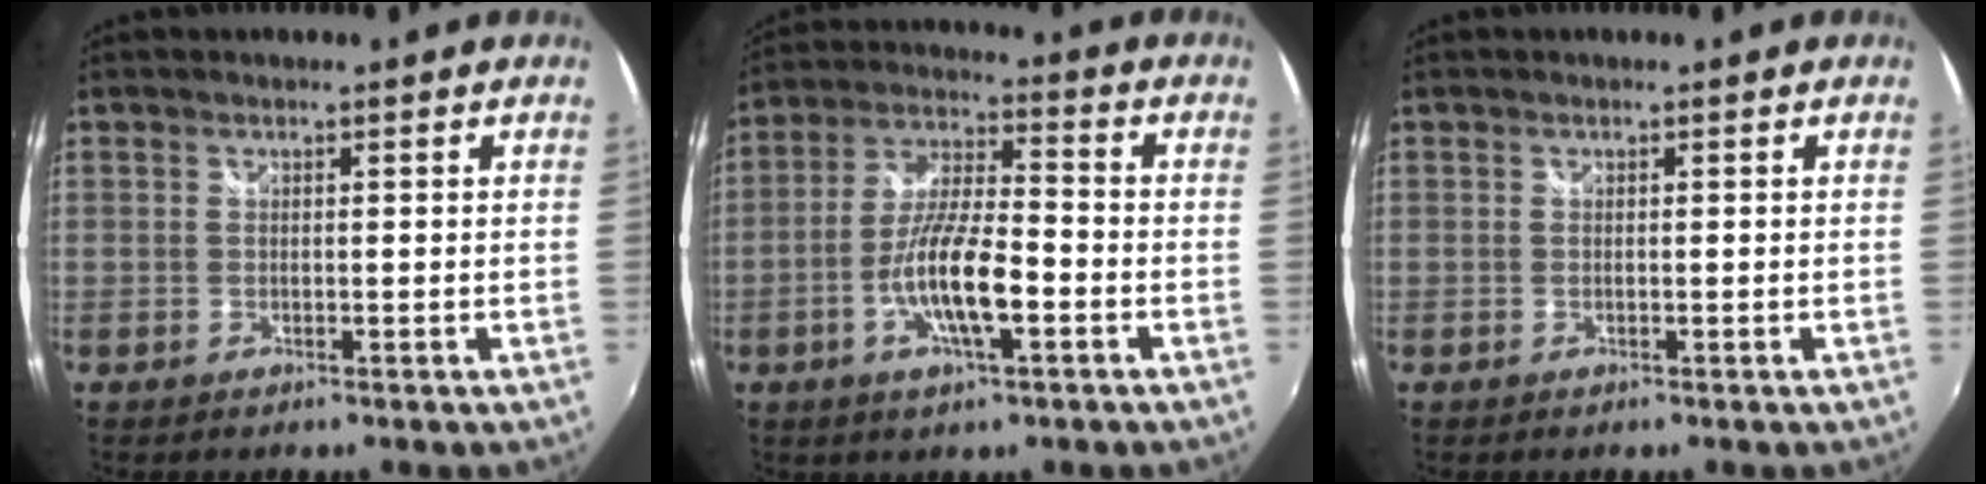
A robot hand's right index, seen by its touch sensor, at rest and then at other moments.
{"total": 11.8, "force": [-4.1, 2.8, 10.7], "torque": [-0.216, -0.003, -0.077]}
{"total": 0.0}